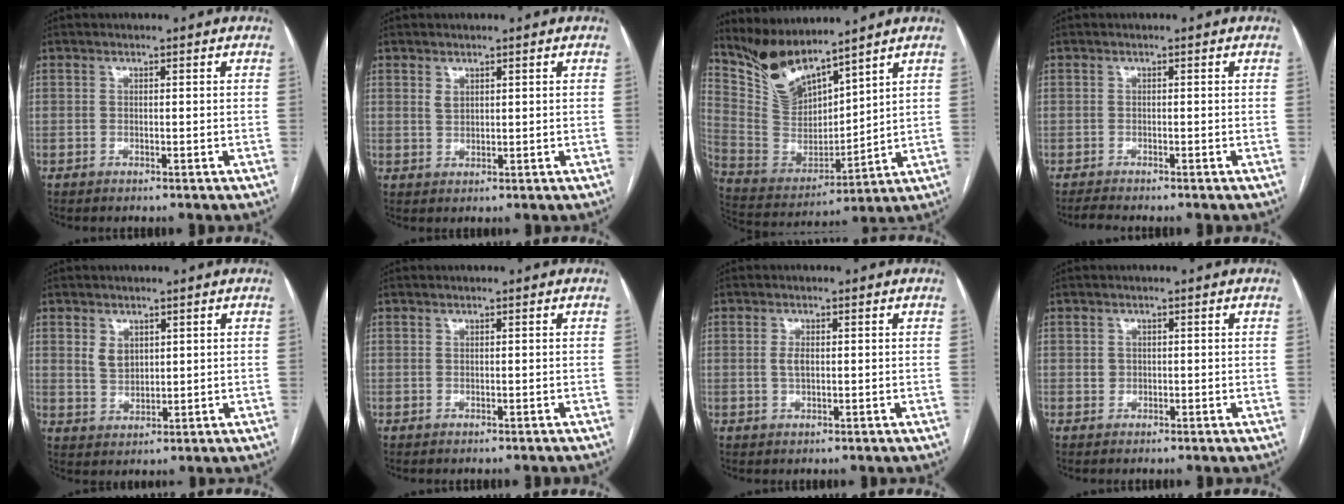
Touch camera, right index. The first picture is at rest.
{"total": 1.4, "force": [0.9, 0.8, 0.7], "torque": [-0.014, -0.001, 0.022]}
{"total": 12.2, "force": [10.9, 3.4, 4.3], "torque": [-0.095, -0.003, 0.231]}
{"total": 1.0, "force": [-1.0, 0.0, -0.1], "torque": [-0.004, -0.007, -0.018]}
{"total": 3.6, "force": [1.6, 2.6, 1.9], "torque": [-0.039, 0.002, 0.041]}
{"total": 0.0}
{"total": 1.9, "force": [0.2, 0.8, 1.7], "torque": [-0.036, 0.000, 0.005]}
{"total": 1.0, "force": [0.0, 1.0, 0.2], "torque": [0.000, 0.004, 0.001]}